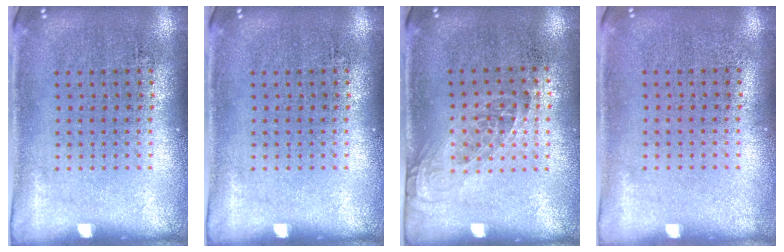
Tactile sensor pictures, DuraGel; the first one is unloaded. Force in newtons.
{"total": 0.0}
{"total": 1.2, "press": 1.0, "slide": 0.7}
{"total": 0.0}